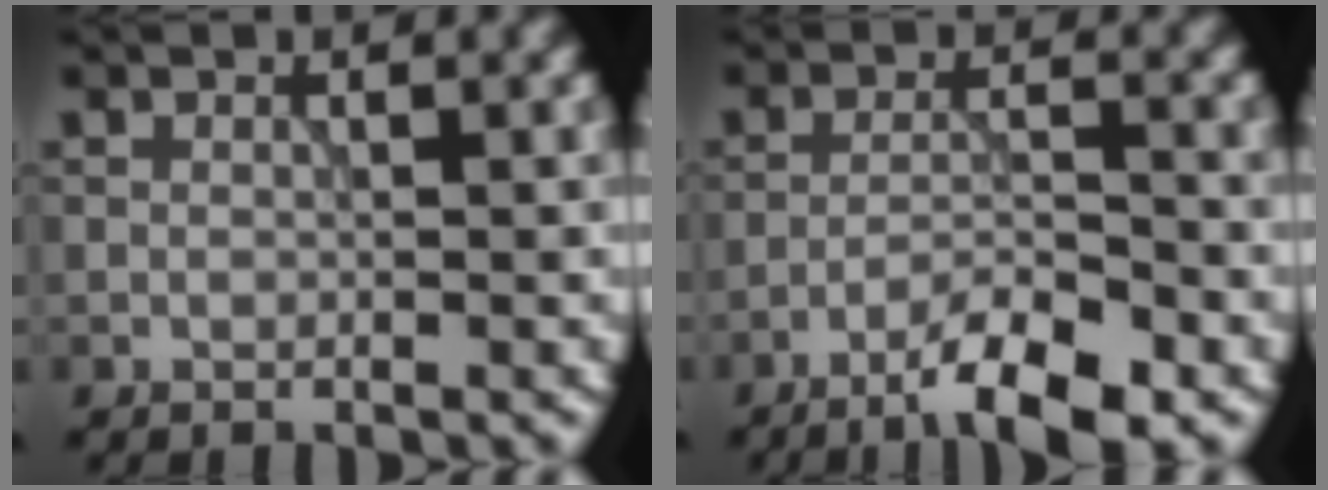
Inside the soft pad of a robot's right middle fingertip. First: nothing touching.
{"total": 5.5, "force": [-3.8, 0.9, 3.8], "torque": [-0.065, 0.005, -0.066]}